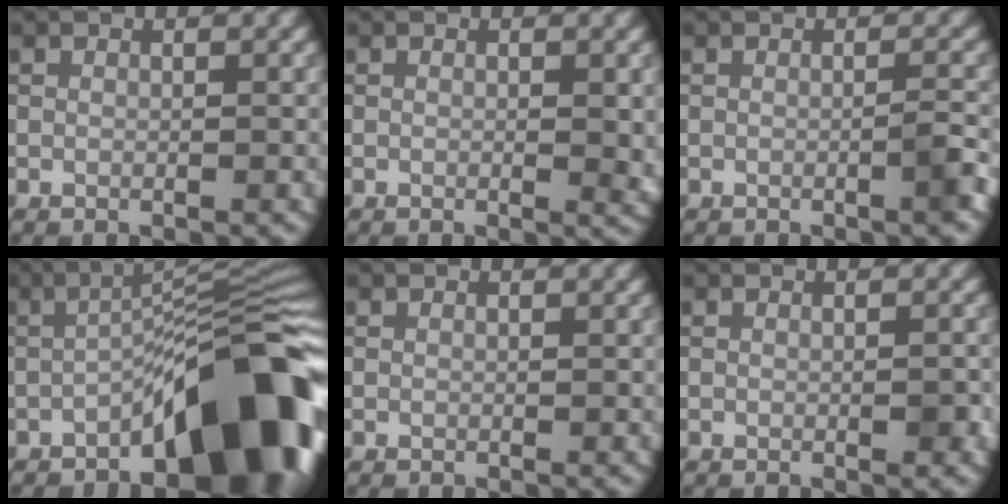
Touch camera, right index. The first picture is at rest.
{"total": 1.5, "force": [0.0, 0.3, 1.5], "torque": [-0.020, -0.005, -0.001]}
{"total": 1.6, "force": [-0.6, 0.2, 1.4], "torque": [-0.018, 0.006, -0.014]}
{"total": 12.3, "force": [-5.6, 3.9, 10.3], "torque": [-0.134, 0.016, -0.089]}
{"total": 0.0}
{"total": 1.1, "force": [-0.3, 0.3, 1.0], "torque": [-0.015, 0.001, -0.003]}